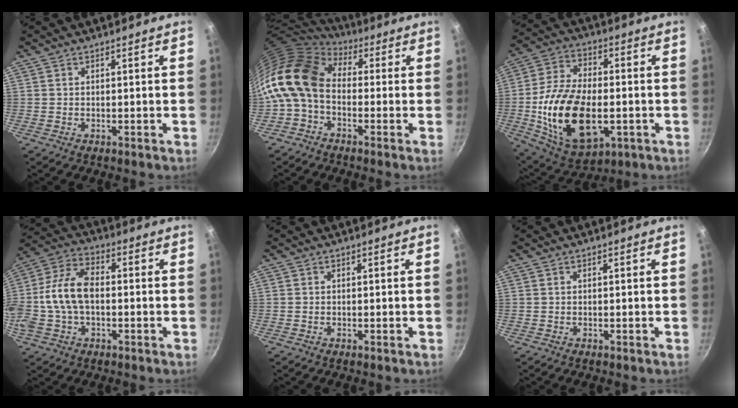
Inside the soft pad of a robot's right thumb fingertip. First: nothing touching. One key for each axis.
{"total": 13.6, "fx": -0.2, "fy": 9.6, "fz": 9.6, "tx": -0.175, "ty": 0.026, "tz": -0.025}
{"total": 21.5, "fx": -3.7, "fy": 12.2, "fz": 17.2, "tx": -0.312, "ty": 0.013, "tz": -0.053}
{"total": 13.6, "fx": -0.9, "fy": 8.3, "fz": 10.7, "tx": -0.204, "ty": 0.036, "tz": -0.032}
{"total": 0.0}
{"total": 0.0}